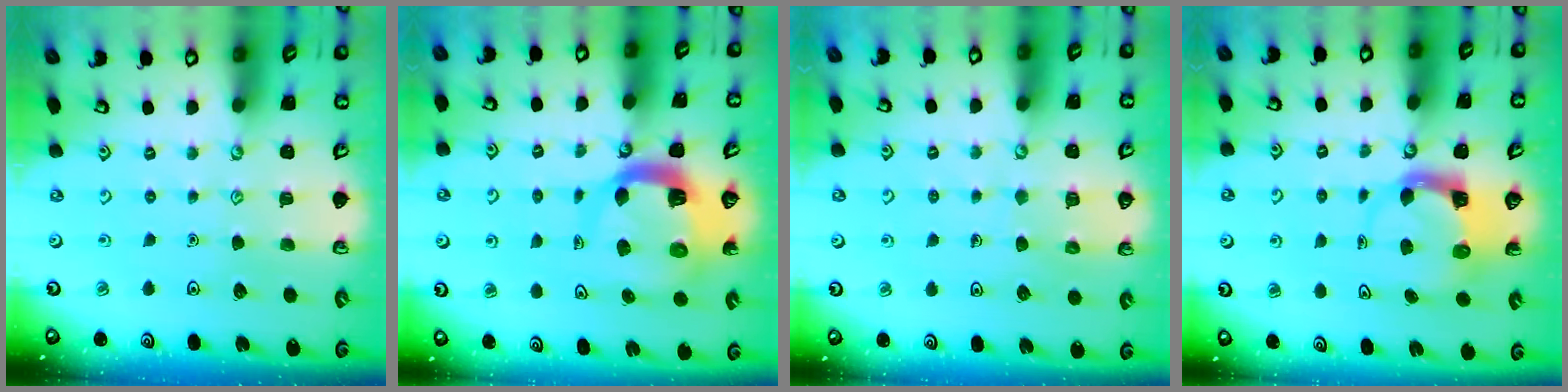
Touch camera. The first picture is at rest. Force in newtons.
{"total": 10.0, "press": 9.9, "slide": 1.3}
{"total": 5.6, "press": 5.6, "slide": 0.4}
{"total": 3.7, "press": 3.7, "slide": 0.5}